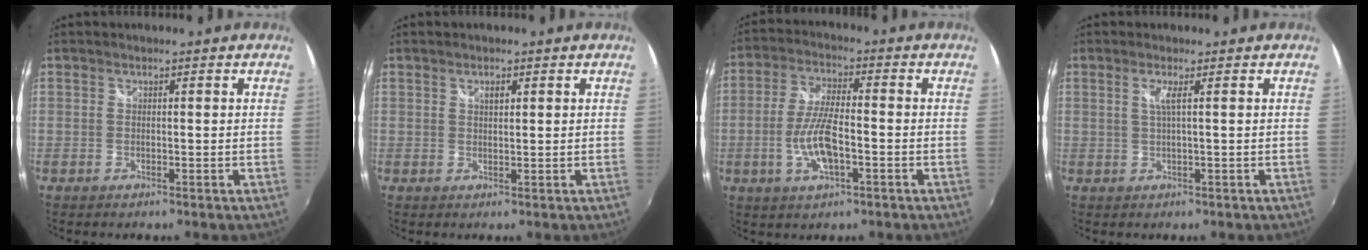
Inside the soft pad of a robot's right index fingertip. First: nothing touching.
{"total": 1.3, "force": [0.7, 0.7, 0.9], "torque": [-0.013, 0.002, 0.012]}
{"total": 9.2, "force": [-2.8, 2.9, 8.3], "torque": [-0.170, -0.001, -0.054]}
{"total": 1.7, "force": [0.5, -0.5, 1.5], "torque": [-0.028, -0.003, 0.009]}